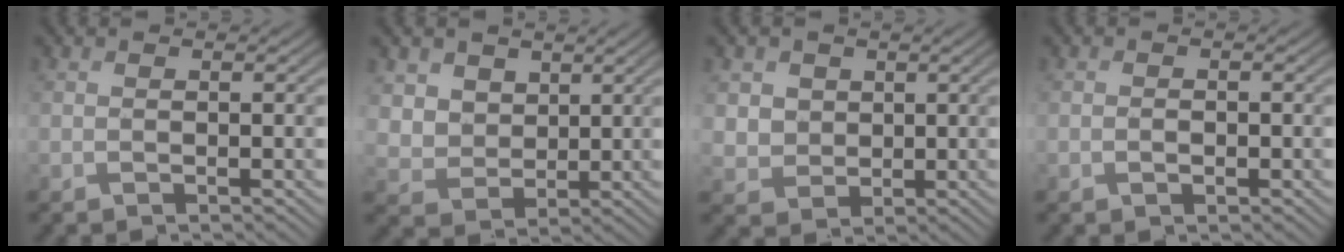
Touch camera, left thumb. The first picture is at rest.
{"total": 5.4, "force": [3.1, 4.0, 2.1], "torque": [-0.091, -0.013, 0.059]}
{"total": 4.1, "force": [1.7, 3.5, 1.3], "torque": [-0.060, -0.010, 0.035]}
{"total": 0.9, "force": [-0.2, 0.6, 0.6], "torque": [-0.012, 0.000, -0.004]}